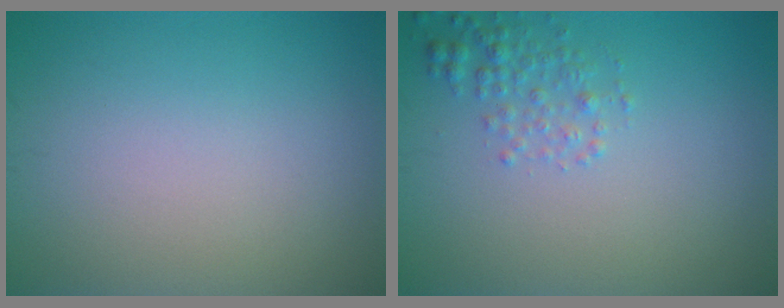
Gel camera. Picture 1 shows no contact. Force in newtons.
{"total": 1.9, "press": 1.9, "slide": 0.1}